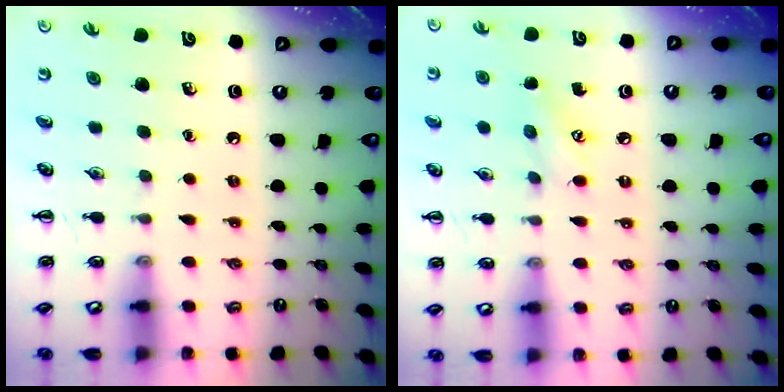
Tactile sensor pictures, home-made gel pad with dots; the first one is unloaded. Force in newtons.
{"total": 6.5, "press": 6.4, "slide": 1.2}